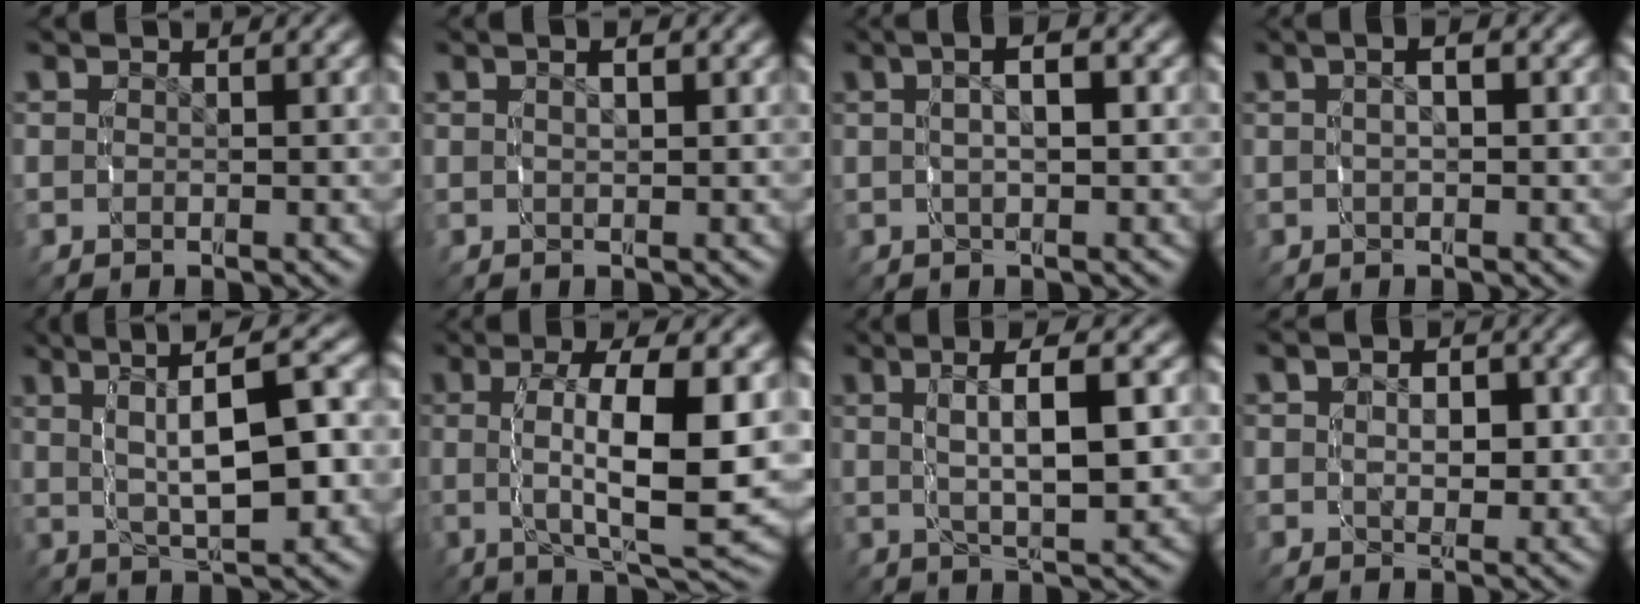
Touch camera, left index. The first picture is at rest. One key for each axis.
{"total": 1.4, "fx": 0.4, "fy": 0.3, "fz": 1.3, "tx": -0.013, "ty": 0.002, "tz": 0.011}
{"total": 4.1, "fx": 1.1, "fy": 1.2, "fz": 3.8, "tx": -0.049, "ty": 0.016, "tz": 0.011}
{"total": 2.5, "fx": 0.6, "fy": 0.9, "fz": 2.3, "tx": -0.025, "ty": 0.011, "tz": 0.006}
{"total": 8.1, "fx": 1.5, "fy": 2.5, "fz": 7.5, "tx": -0.116, "ty": 0.016, "tz": 0.028}
{"total": 9.3, "fx": 0.1, "fy": 2.5, "fz": 9.0, "tx": -0.139, "ty": -0.010, "tz": 0.011}
{"total": 5.9, "fx": 1.0, "fy": 1.4, "fz": 5.6, "tx": -0.094, "ty": 0.008, "tz": 0.021}
{"total": 2.5, "fx": 0.1, "fy": 1.6, "fz": 2.0, "tx": -0.030, "ty": -0.006, "tz": 0.006}